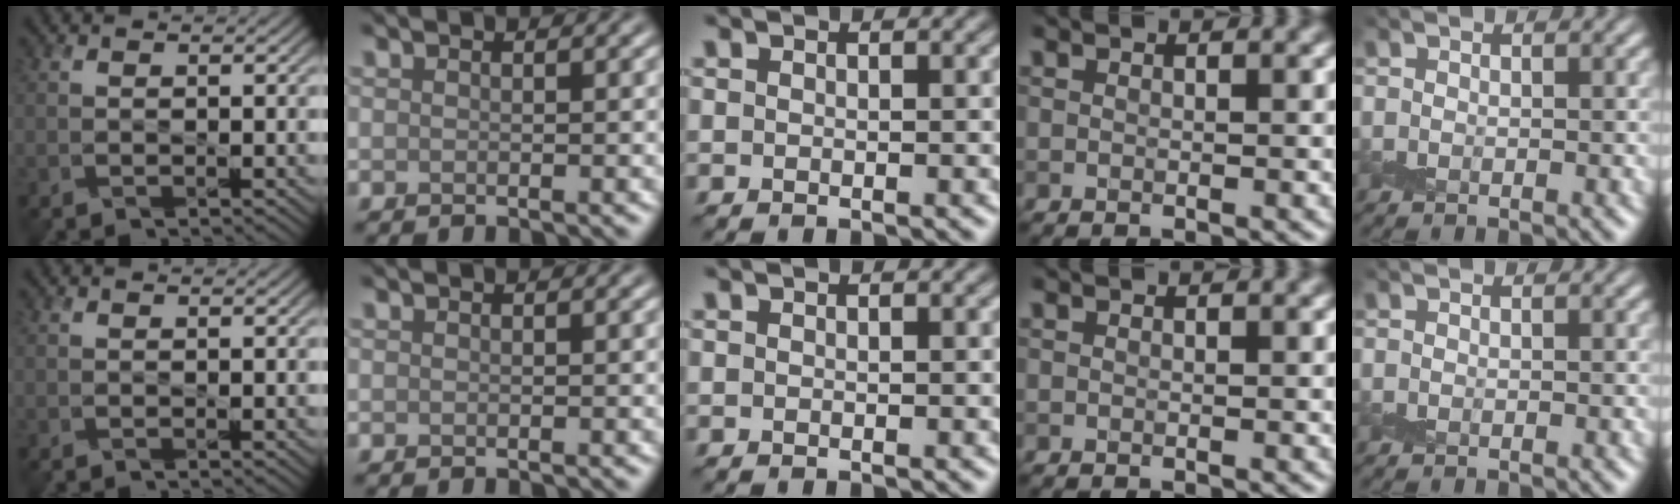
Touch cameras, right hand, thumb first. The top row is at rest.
{}